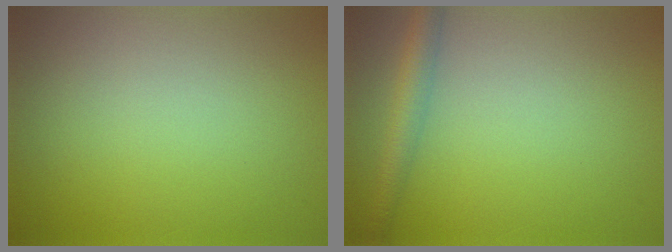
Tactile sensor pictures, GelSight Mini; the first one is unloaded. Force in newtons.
{"total": 2.7, "press": 2.7, "slide": 0.1}